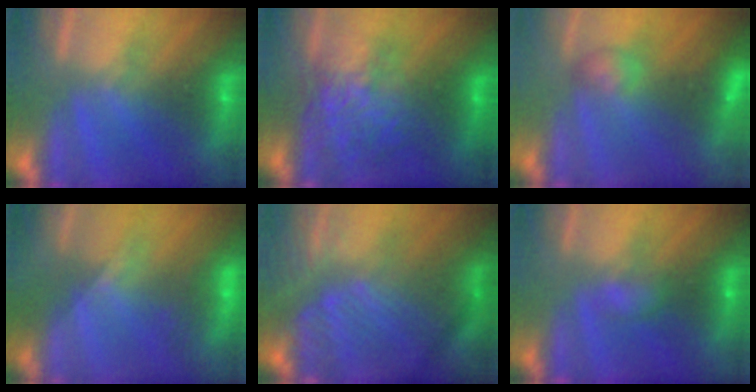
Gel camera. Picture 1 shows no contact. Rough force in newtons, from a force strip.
{"total": 7.5}
{"total": 2.9}
{"total": 2.4}
{"total": 3.7}
{"total": 2.2}